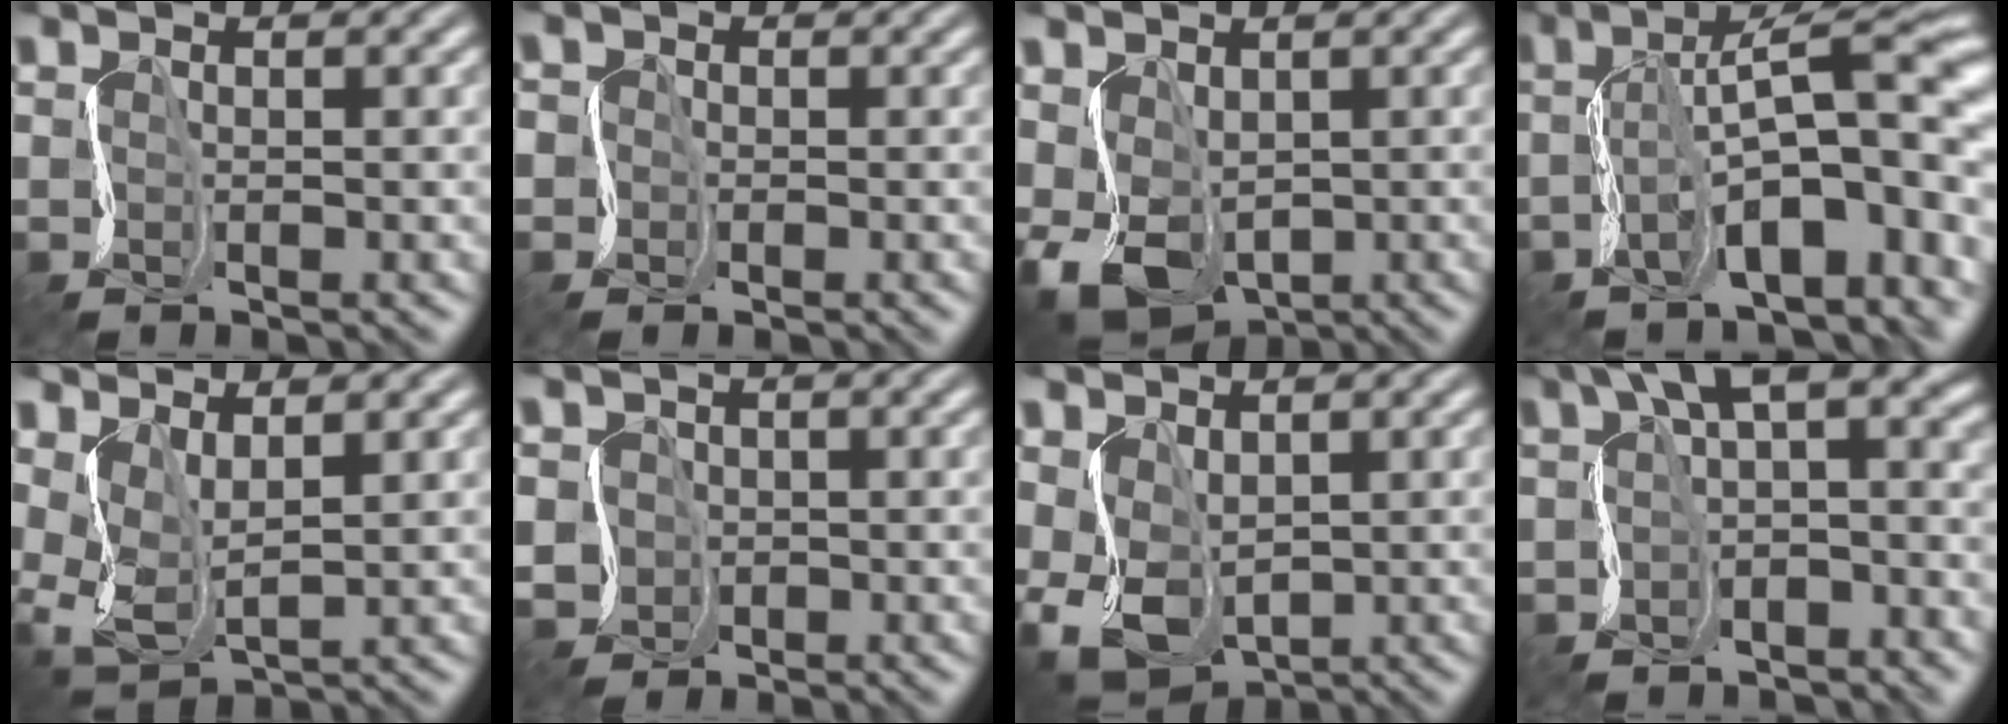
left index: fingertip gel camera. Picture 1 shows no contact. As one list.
[{"total": 2.3, "force": [-1.1, 1.9, -0.6], "torque": [0.010, 0.005, -0.032]}, {"total": 4.9, "force": [-1.1, 3.7, 3.0], "torque": [-0.093, -0.019, -0.005]}, {"total": 9.9, "force": [-3.2, 3.1, 8.9], "torque": [-0.132, 0.018, -0.048]}, {"total": 2.5, "force": [0.7, 1.4, 2.0], "torque": [-0.069, -0.006, 0.024]}, {"total": 2.2, "force": [-0.8, 2.0, -0.2], "torque": [-0.014, -0.006, -0.005]}, {"total": 4.6, "force": [-0.7, 3.5, 3.0], "torque": [-0.095, -0.014, 0.001]}, {"total": 5.4, "force": [1.2, 2.5, 4.6], "torque": [-0.068, 0.014, 0.019]}]